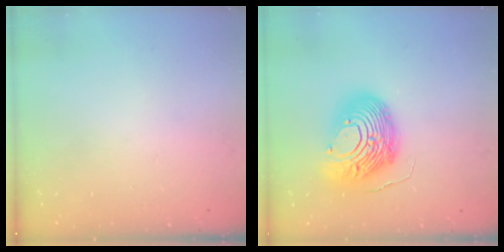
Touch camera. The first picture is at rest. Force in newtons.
{"total": 21.5, "press": 21.4, "slide": 2.2}